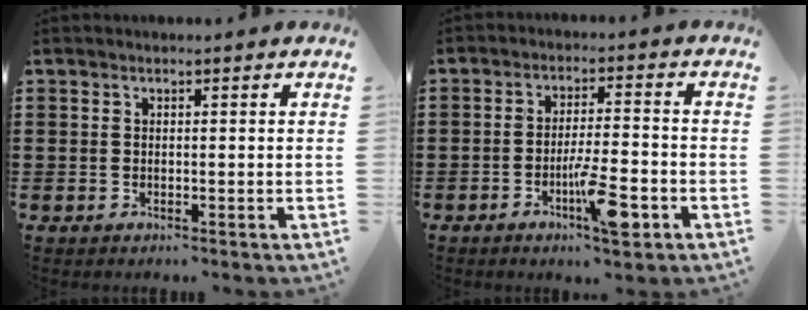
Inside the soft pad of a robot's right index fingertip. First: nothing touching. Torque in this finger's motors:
{"motor_torque": [2.07, 0.08, 0.59, 0.17]}